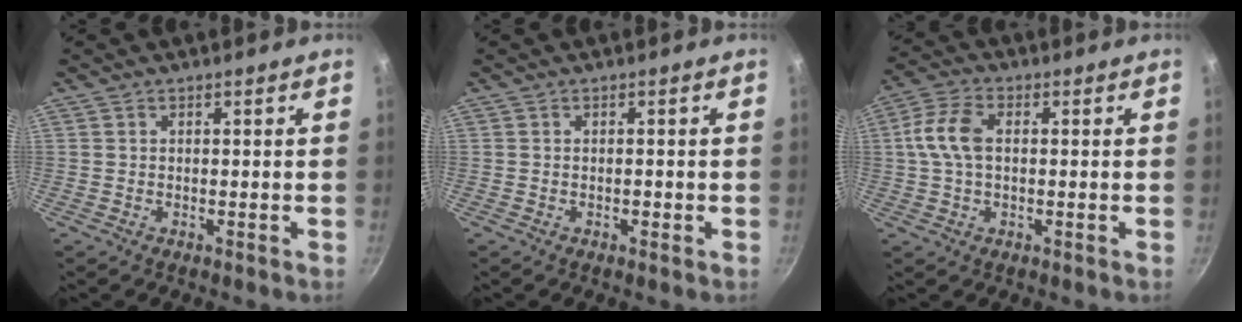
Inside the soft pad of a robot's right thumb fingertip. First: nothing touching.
{"total": 1.0, "force": [-0.3, 0.5, 0.8], "torque": [-0.011, 0.003, -0.005]}
{"total": 7.9, "force": [0.8, 4.8, 6.2], "torque": [-0.129, 0.021, 0.008]}